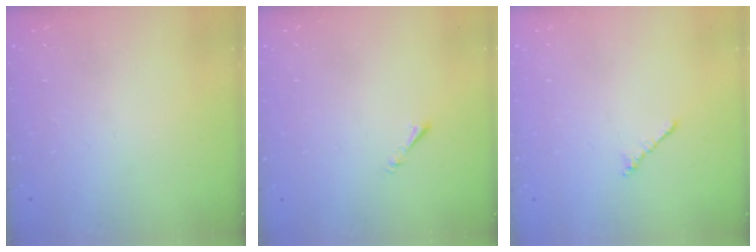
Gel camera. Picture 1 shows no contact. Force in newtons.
{"total": 0.8, "press": 0.7, "slide": 0.3}
{"total": 0.9, "press": 0.7, "slide": 0.5}